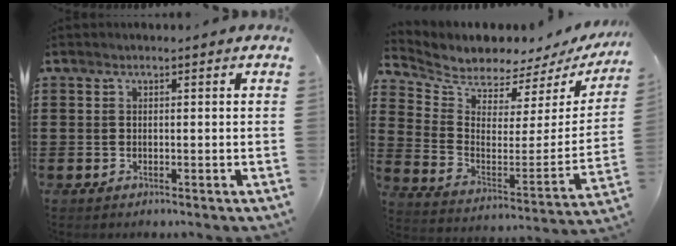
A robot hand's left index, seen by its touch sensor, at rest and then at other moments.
{"total": 4.9, "force": [4.9, 0.6, -0.3], "torque": [-0.034, -0.059, 0.081]}